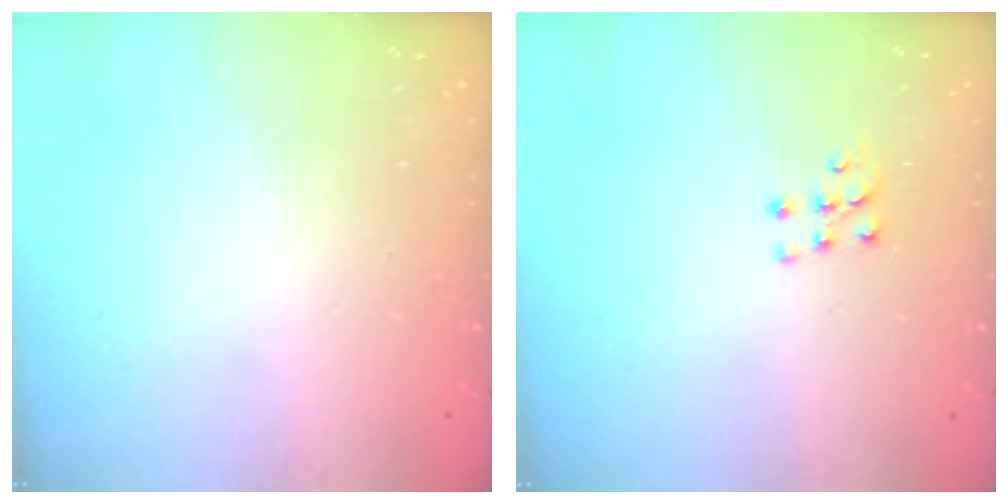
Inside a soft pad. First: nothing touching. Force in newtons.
{"total": 5.6, "press": 5.6, "slide": 0.5}